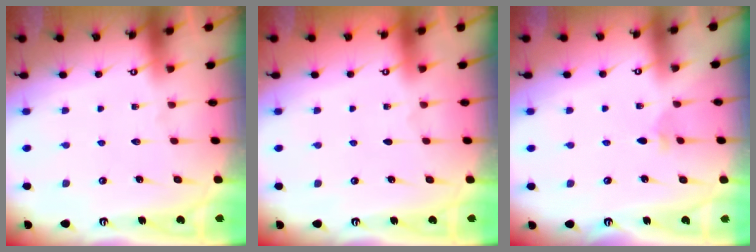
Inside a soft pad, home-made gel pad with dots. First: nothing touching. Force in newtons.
{"total": 0.0}
{"total": 2.2, "press": 2.2, "slide": 0.6}